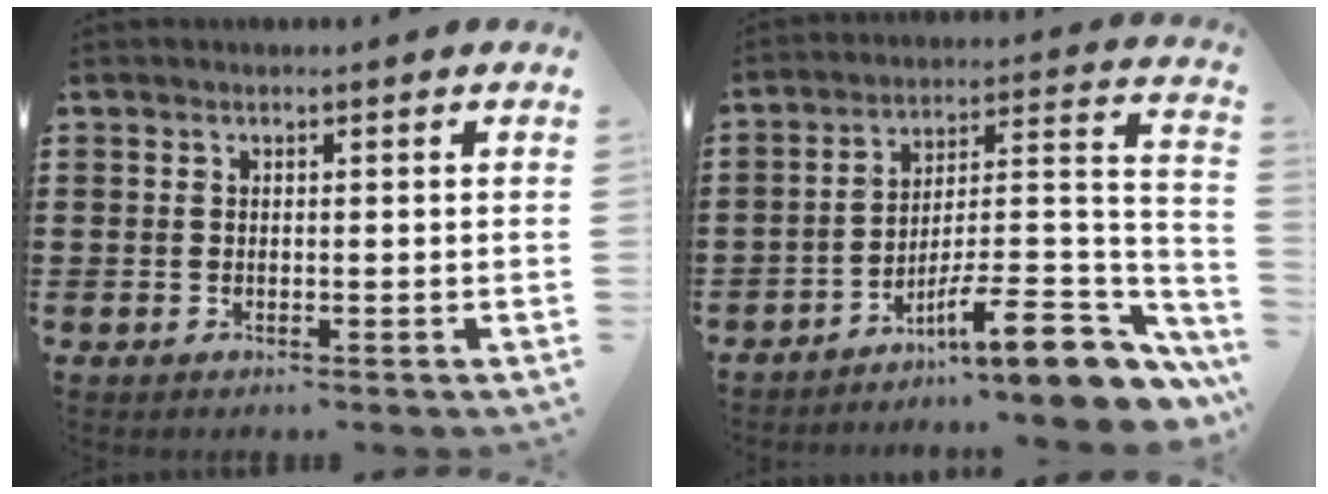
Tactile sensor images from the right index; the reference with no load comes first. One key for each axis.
{"total": 12.1, "fx": -8.1, "fy": 2.5, "fz": 8.6, "tx": -0.114, "ty": 0.013, "tz": -0.142}